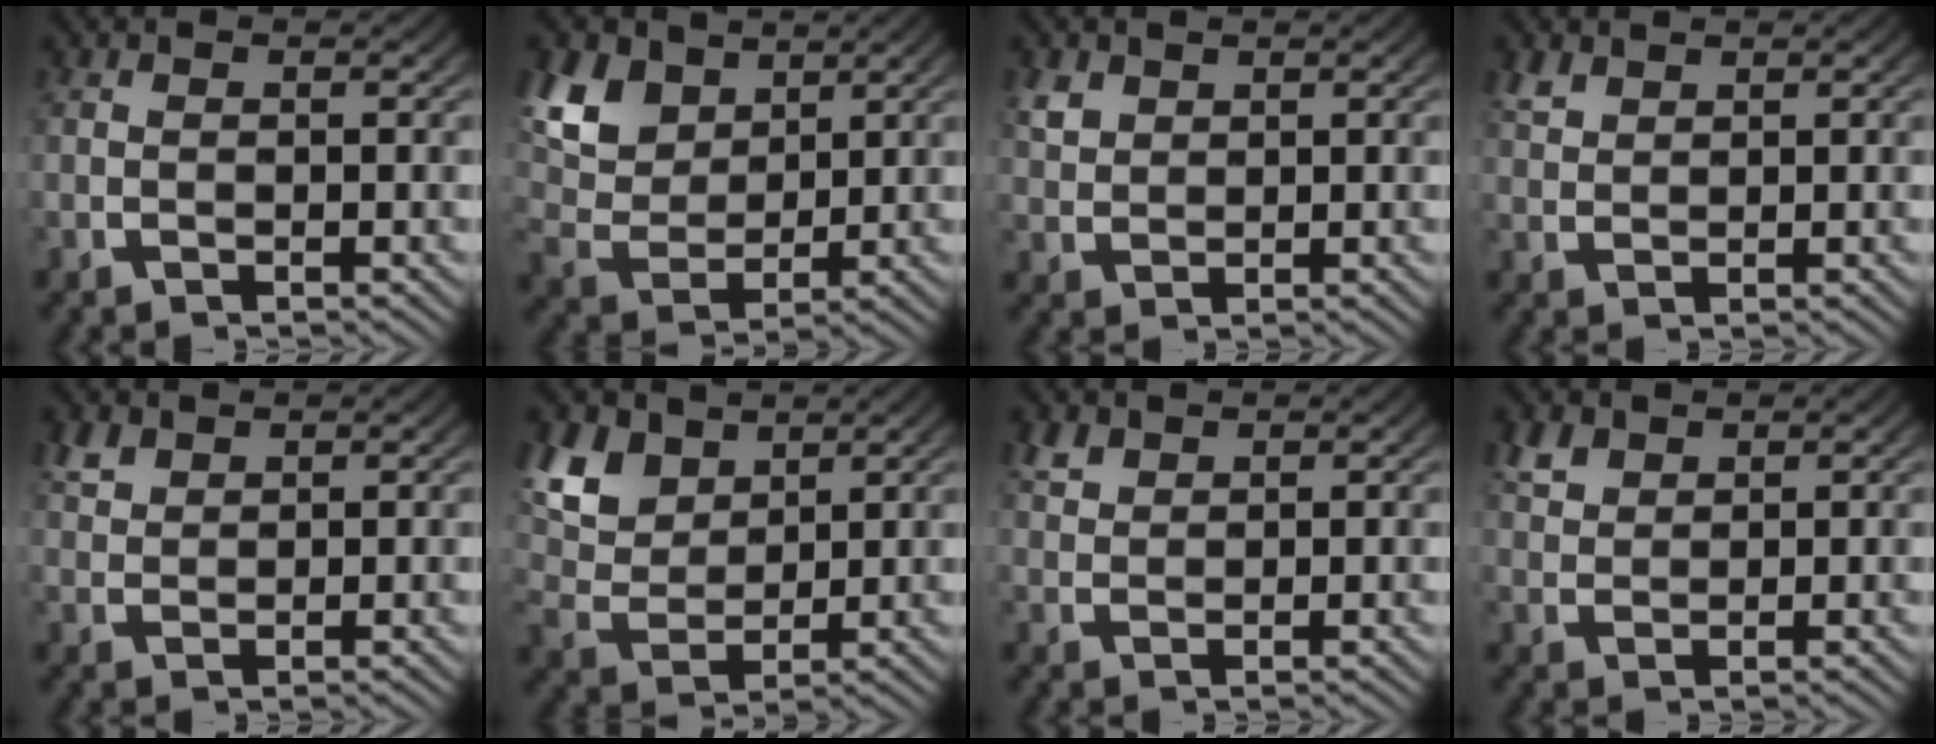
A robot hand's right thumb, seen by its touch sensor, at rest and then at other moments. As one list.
[{"total": 8.2, "force": [2.4, 6.0, 5.0], "torque": [-0.134, -0.024, 0.056]}, {"total": 2.3, "force": [1.3, 1.6, 1.0], "torque": [-0.023, -0.003, 0.035]}, {"total": 1.8, "force": [1.5, 0.7, 0.5], "torque": [-0.011, 0.002, 0.038]}, {"total": 2.1, "force": [1.8, 1.0, 0.7], "torque": [-0.014, 0.001, 0.040]}, {"total": 7.1, "force": [2.5, 5.1, 4.3], "torque": [-0.117, -0.022, 0.058]}, {"total": 2.0, "force": [1.7, 0.9, 0.6], "torque": [-0.010, 0.001, 0.038]}, {"total": 2.5, "force": [2.0, 1.2, 0.9], "torque": [-0.019, 0.001, 0.044]}]